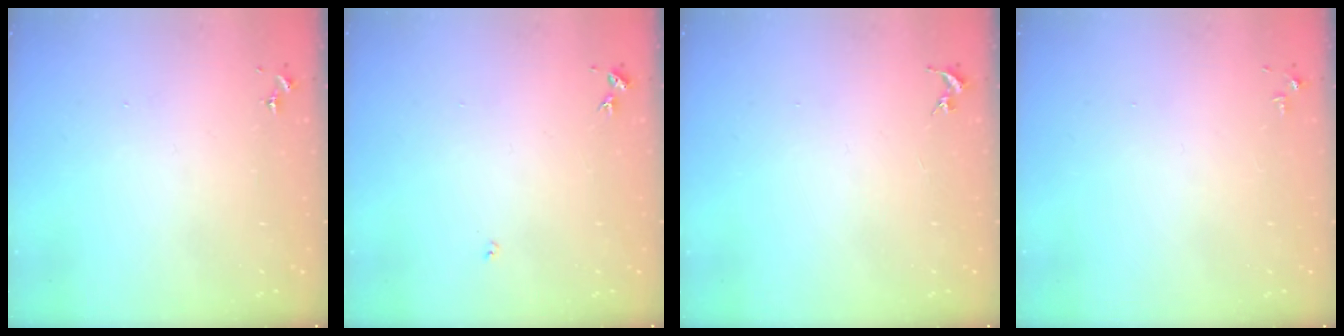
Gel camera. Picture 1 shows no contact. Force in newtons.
{"total": 3.0, "press": 3.0, "slide": 0.4}
{"total": 0.0}
{"total": 2.8, "press": 2.8, "slide": 0.4}